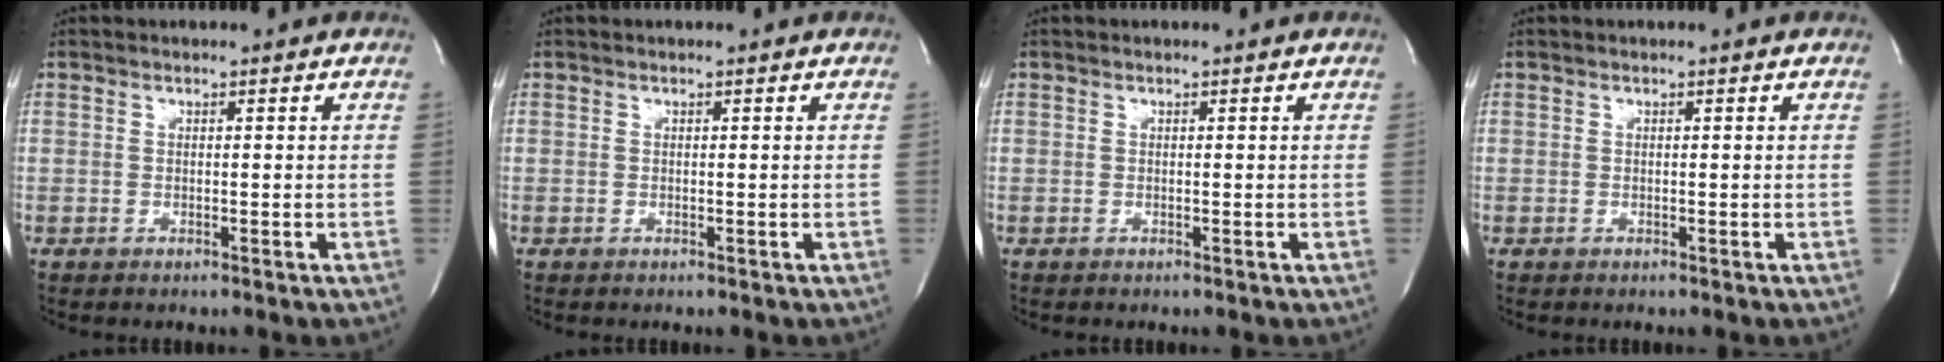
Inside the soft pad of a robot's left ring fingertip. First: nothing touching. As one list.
[{"total": 0.0}, {"total": 0.0}, {"total": 0.0}]